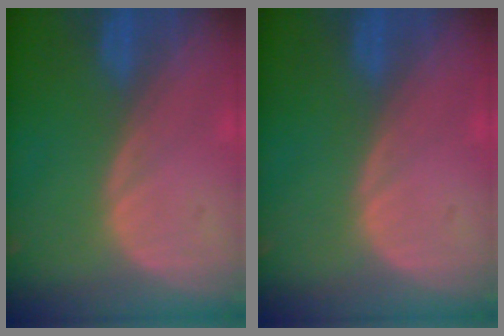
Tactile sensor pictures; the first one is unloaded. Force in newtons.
{"total": 0.0}